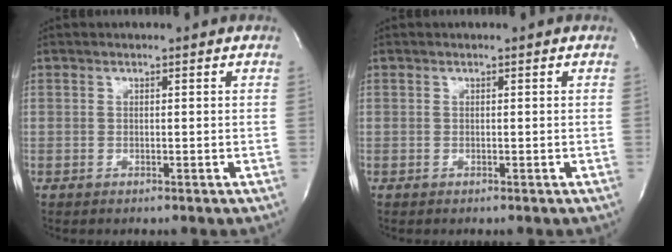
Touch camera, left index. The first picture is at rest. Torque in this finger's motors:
{"motor_torque": [0.00, 0.00, 0.00, 0.00]}